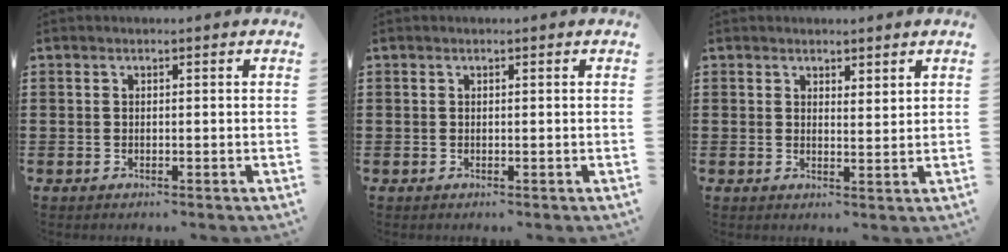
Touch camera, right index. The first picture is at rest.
{"total": 0.0}
{"total": 1.8, "force": [1.7, 0.5, 0.0], "torque": [-0.005, 0.005, 0.034]}